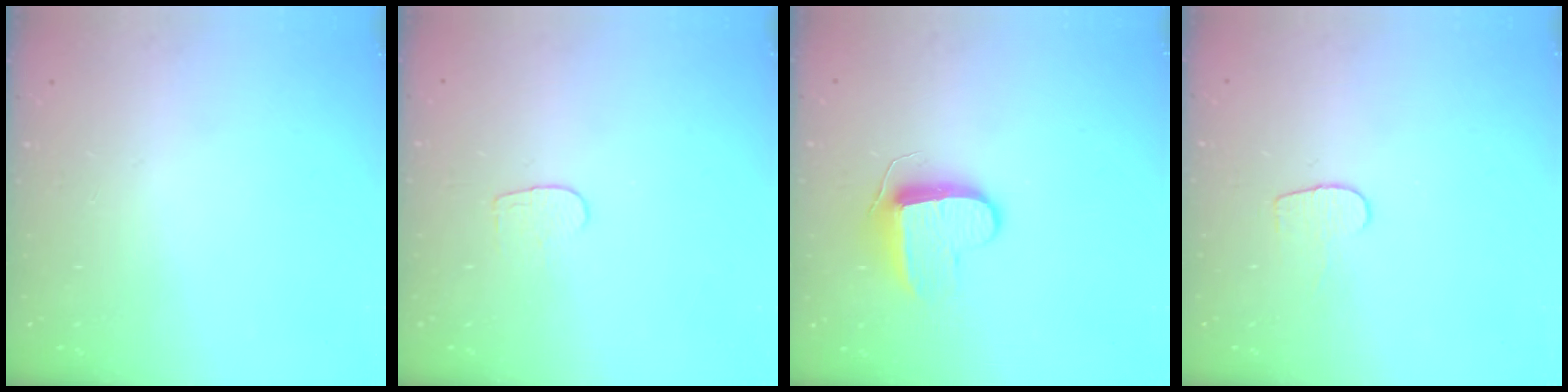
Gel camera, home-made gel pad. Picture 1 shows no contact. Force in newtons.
{"total": 4.6, "press": 4.6, "slide": 0.2}
{"total": 9.4, "press": 9.4, "slide": 0.5}
{"total": 5.4, "press": 5.4, "slide": 0.6}